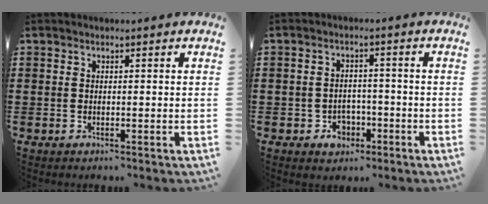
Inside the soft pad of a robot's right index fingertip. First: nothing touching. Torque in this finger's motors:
{"motor_torque": [1.46, 0.68, 0.01, 0.00]}